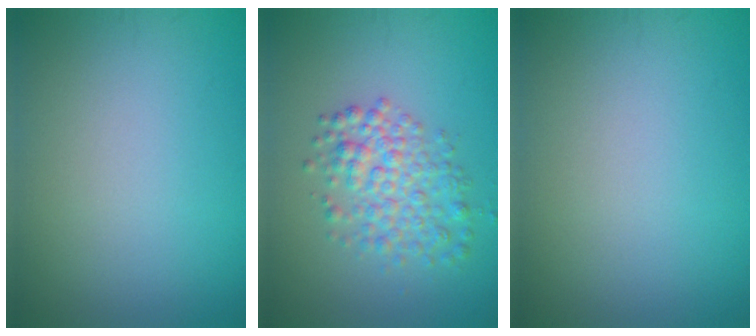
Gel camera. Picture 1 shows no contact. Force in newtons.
{"total": 3.9, "press": 3.9, "slide": 0.2}
{"total": 0.0}